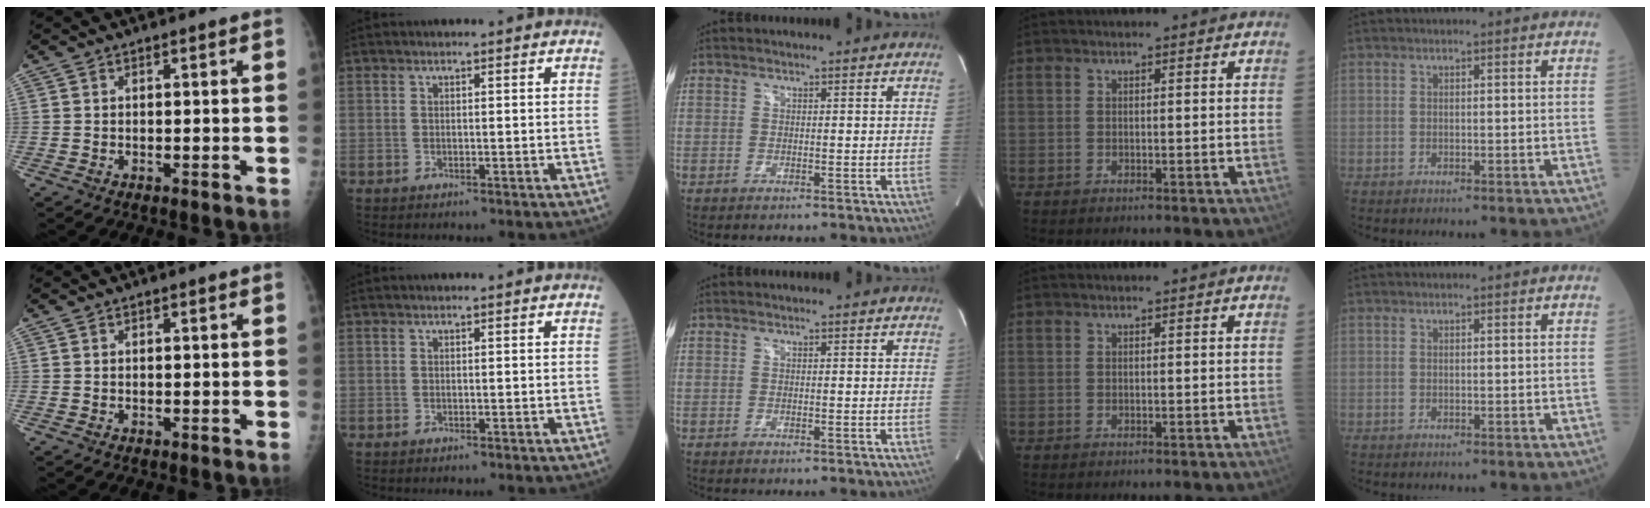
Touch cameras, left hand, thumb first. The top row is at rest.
{}